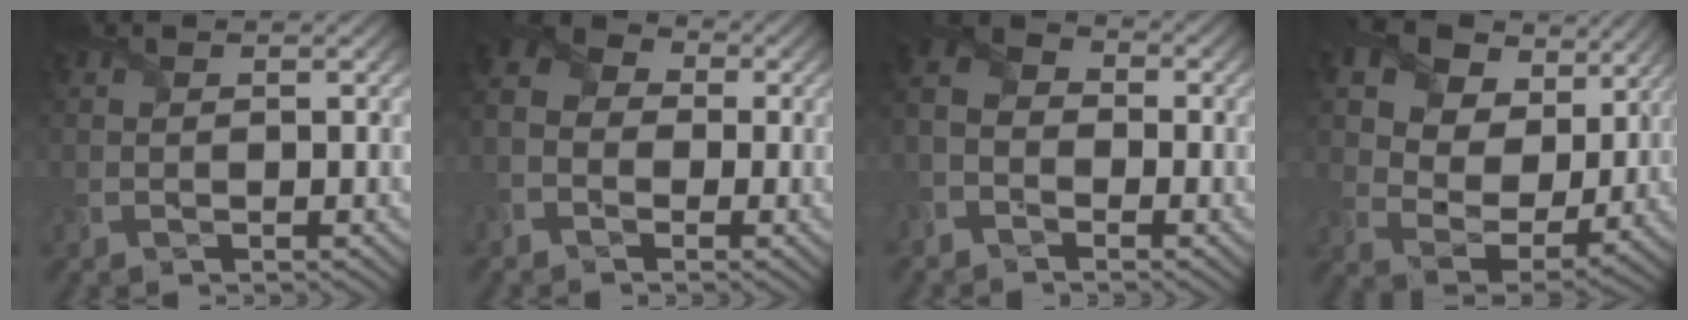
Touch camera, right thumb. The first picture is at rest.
{"total": 6.5, "force": [-2.0, 5.2, 3.3], "torque": [-0.086, -0.006, -0.049]}
{"total": 5.6, "force": [-3.1, 3.8, 2.8], "torque": [-0.068, -0.003, -0.064]}
{"total": 15.4, "force": [7.5, 10.3, 8.5], "torque": [-0.202, 0.028, 0.136]}